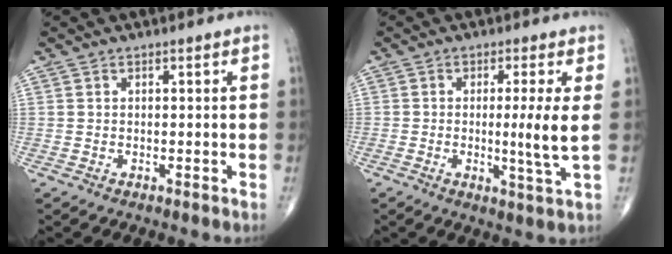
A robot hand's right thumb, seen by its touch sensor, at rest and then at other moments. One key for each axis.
{"total": 6.5, "fx": 0.3, "fy": -0.6, "fz": 6.5, "tx": -0.121, "ty": -0.020, "tz": 0.002}